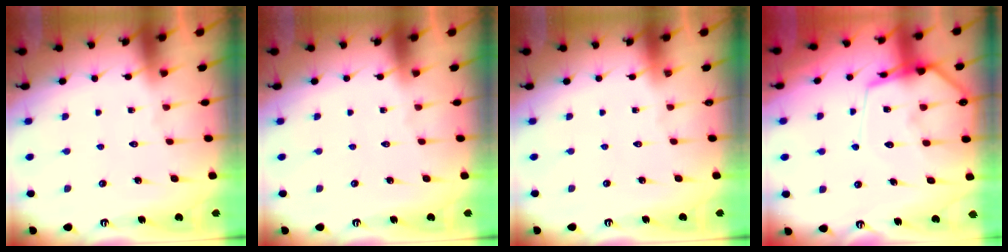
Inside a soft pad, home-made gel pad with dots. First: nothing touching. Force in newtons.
{"total": 0.0}
{"total": 0.0}
{"total": 12.5, "press": 12.4, "slide": 1.3}